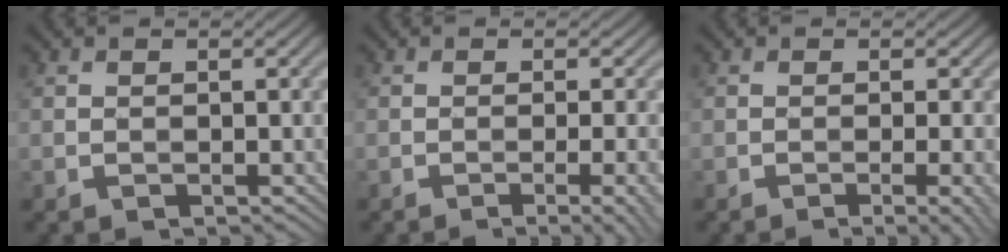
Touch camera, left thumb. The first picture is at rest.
{"total": 4.5, "force": [-1.5, 1.2, 4.1], "torque": [-0.047, 0.002, -0.020]}
{"total": 3.8, "force": [-1.2, 0.9, 3.6], "torque": [-0.045, 0.003, -0.018]}